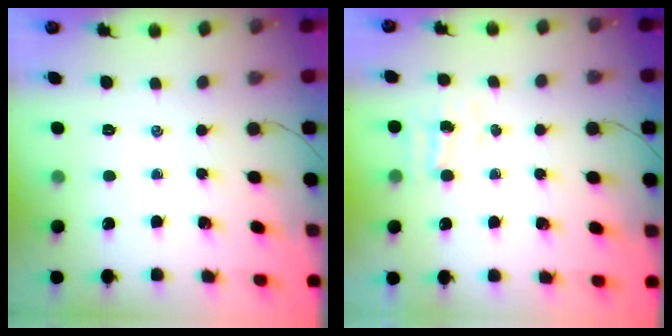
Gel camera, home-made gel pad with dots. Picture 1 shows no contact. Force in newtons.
{"total": 3.7, "press": 3.6, "slide": 1.0}